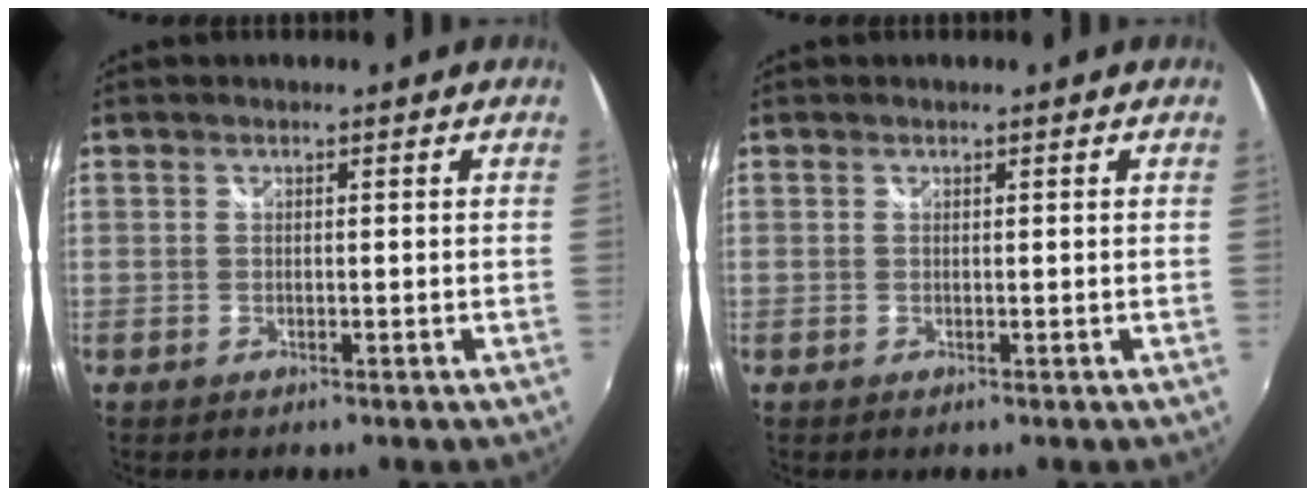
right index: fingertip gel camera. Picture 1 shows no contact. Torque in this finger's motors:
{"motor_torque": [0.51, 0.26, 0.07, 0.01]}